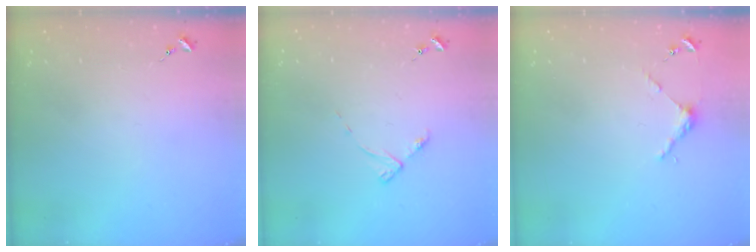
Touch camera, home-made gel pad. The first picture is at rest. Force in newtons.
{"total": 4.4, "press": 4.3, "slide": 0.7}
{"total": 3.9, "press": 3.9, "slide": 0.2}